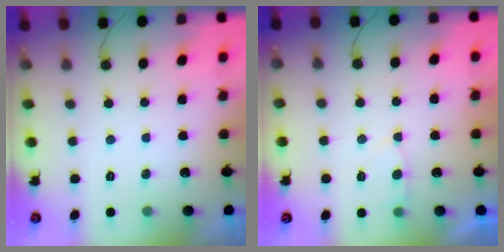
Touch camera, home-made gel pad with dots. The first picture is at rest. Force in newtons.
{"total": 3.0, "press": 3.0, "slide": 0.4}